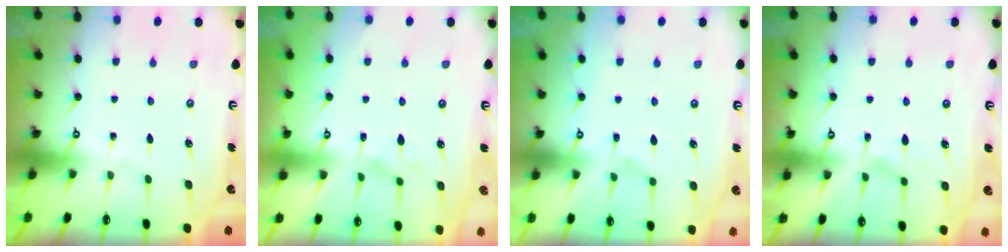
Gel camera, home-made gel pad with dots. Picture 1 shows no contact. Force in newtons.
{"total": 1.3, "press": 1.2, "slide": 0.6}
{"total": 3.5, "press": 3.3, "slide": 1.2}
{"total": 6.4, "press": 6.4, "slide": 0.5}